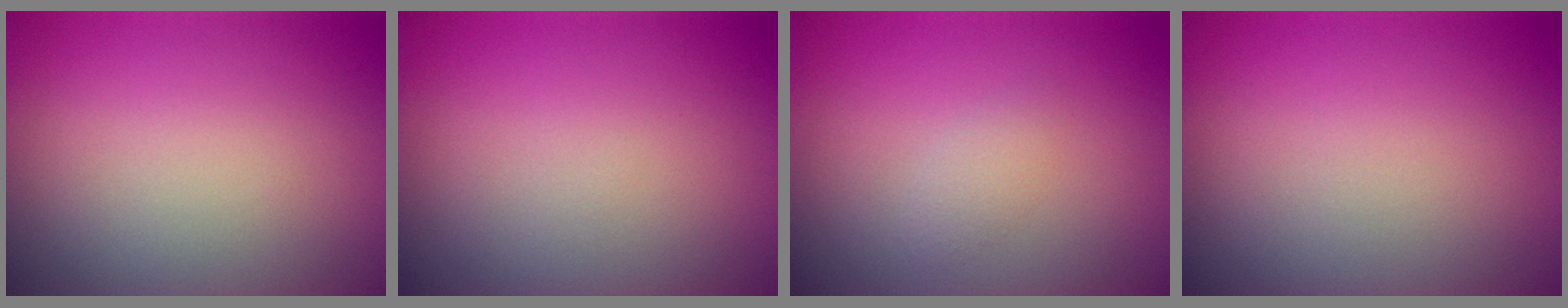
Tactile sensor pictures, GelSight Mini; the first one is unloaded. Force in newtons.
{"total": 0.0}
{"total": 1.2, "press": 1.2, "slide": 0.1}
{"total": 0.0}